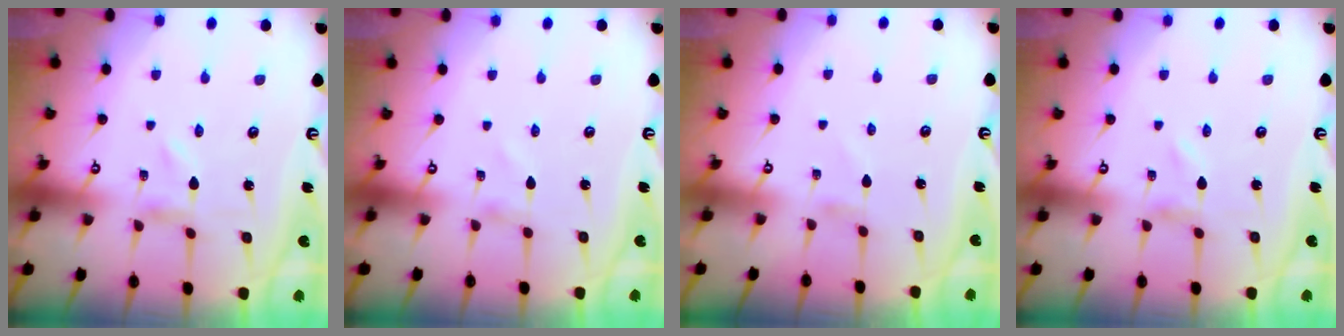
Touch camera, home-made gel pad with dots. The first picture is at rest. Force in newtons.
{"total": 1.1, "press": 1.1, "slide": 0.1}
{"total": 0.6, "press": 0.6, "slide": 0.3}
{"total": 0.0}